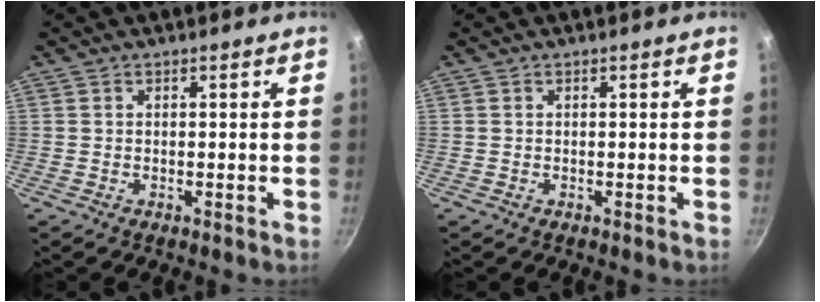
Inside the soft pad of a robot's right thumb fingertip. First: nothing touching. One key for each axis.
{"total": 0.0}